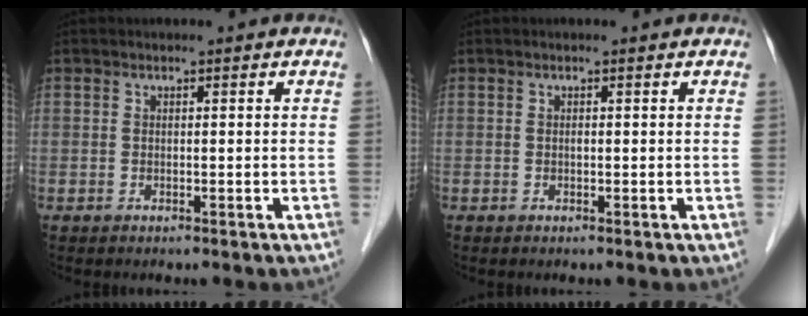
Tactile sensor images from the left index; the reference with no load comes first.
{"total": 0.0}